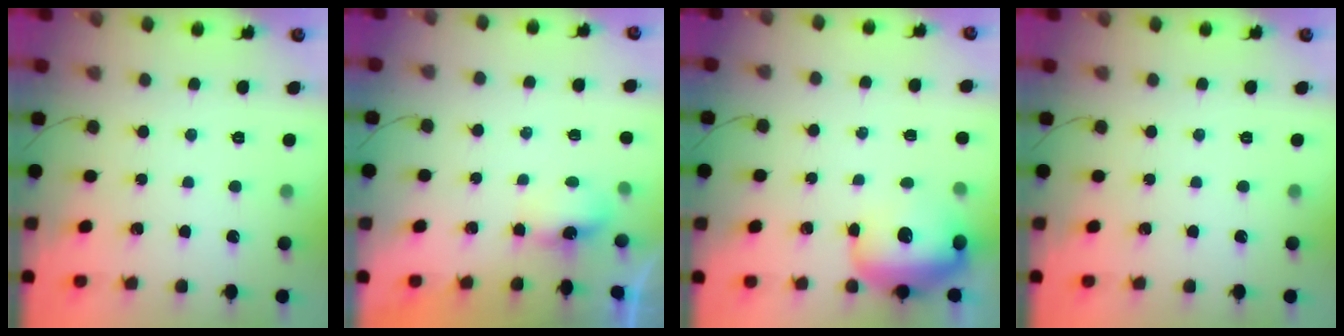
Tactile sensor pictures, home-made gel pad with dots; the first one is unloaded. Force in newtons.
{"total": 4.1, "press": 3.9, "slide": 0.9}
{"total": 20.7, "press": 17.4, "slide": 11.3}
{"total": 0.0}